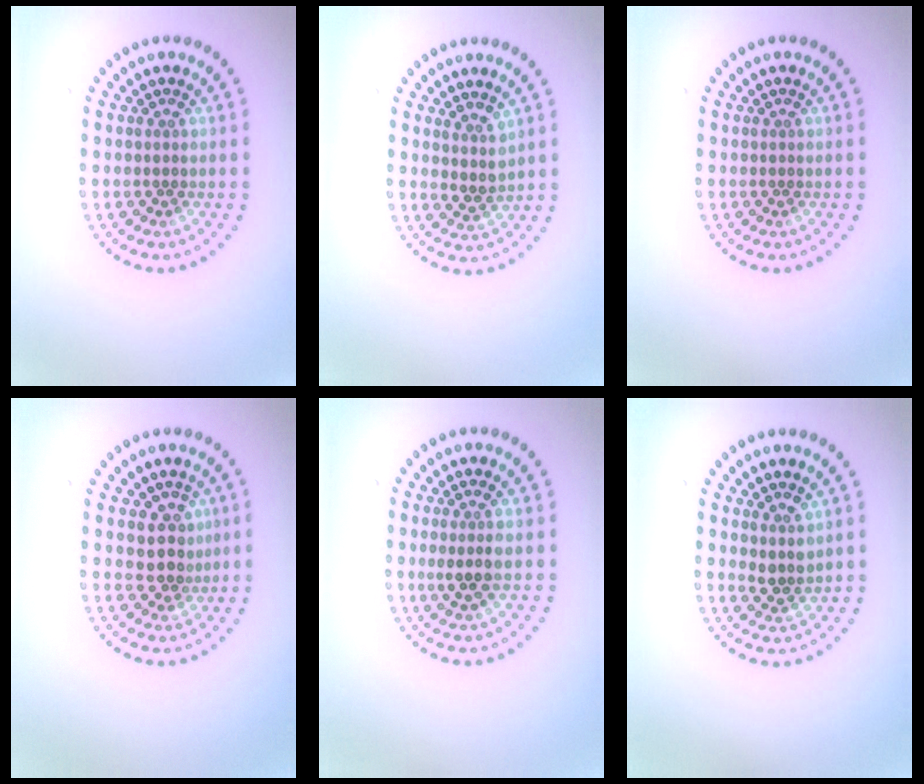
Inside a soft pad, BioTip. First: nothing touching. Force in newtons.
{"total": 1.9, "press": 1.4, "slide": 1.2}
{"total": 0.0}
{"total": 2.7, "press": 2.3, "slide": 1.4}
{"total": 2.0, "press": 1.8, "slide": 0.9}
{"total": 2.0, "press": 1.7, "slide": 1.1}